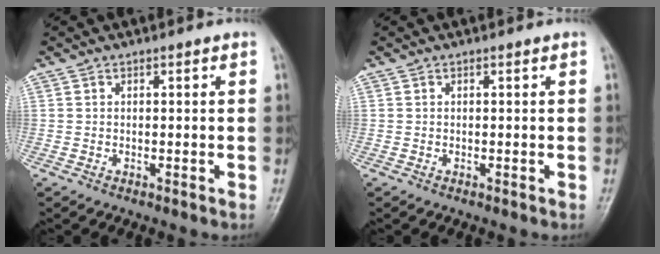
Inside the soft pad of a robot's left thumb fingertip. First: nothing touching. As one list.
[{"total": 0.0}]